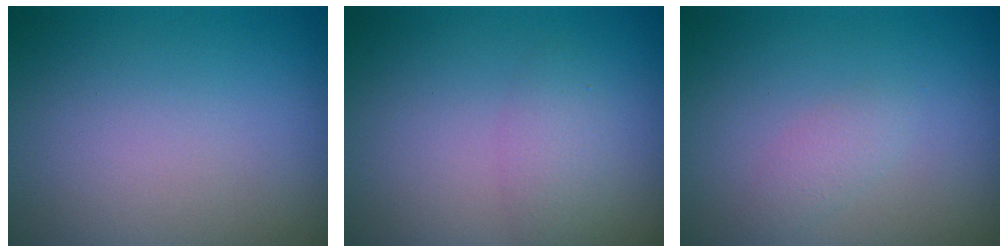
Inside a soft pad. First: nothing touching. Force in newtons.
{"total": 2.0, "press": 2.0, "slide": 0.1}
{"total": 1.3, "press": 1.3, "slide": 0.1}